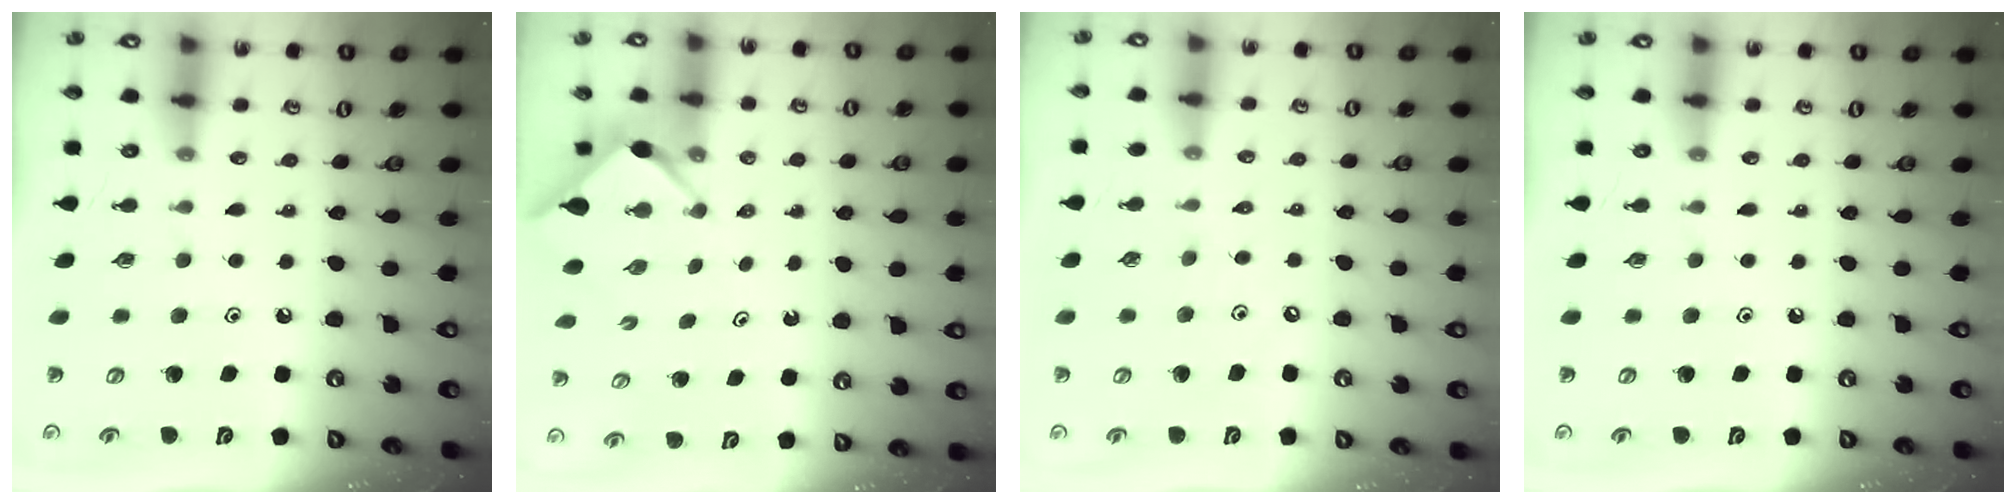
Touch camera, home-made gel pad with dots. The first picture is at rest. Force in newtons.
{"total": 2.6, "press": 2.5, "slide": 0.3}
{"total": 2.6, "press": 2.6, "slide": 0.3}
{"total": 0.0}